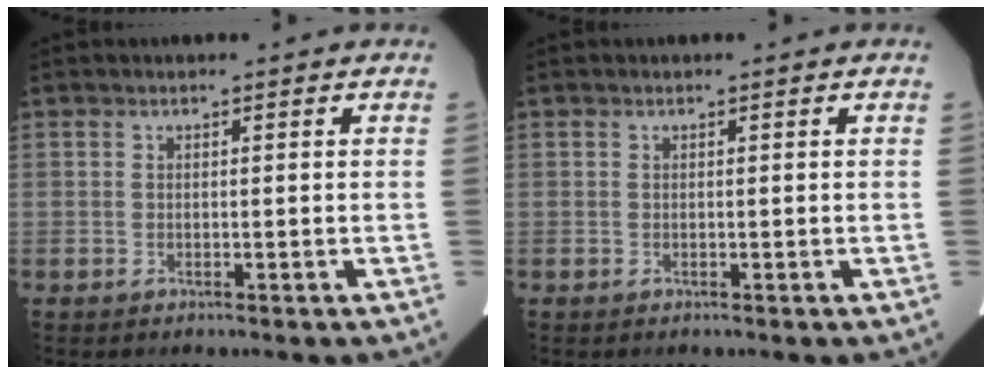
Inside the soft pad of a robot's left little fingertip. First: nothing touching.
{"total": 0.0}